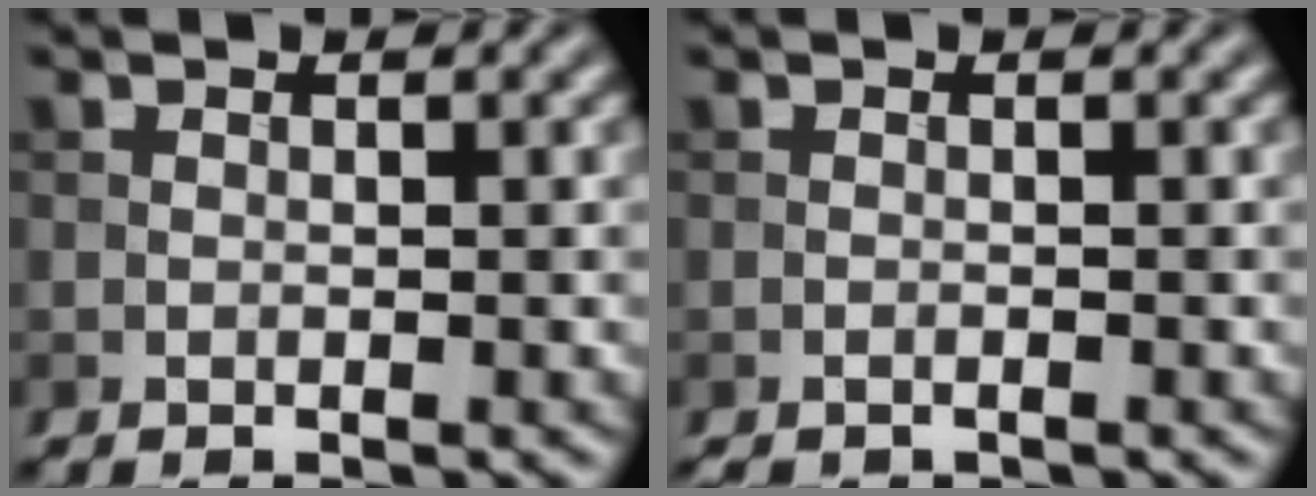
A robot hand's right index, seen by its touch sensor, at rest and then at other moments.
{"total": 0.7, "force": [-0.6, 0.2, 0.2], "torque": [-0.004, -0.002, -0.011]}